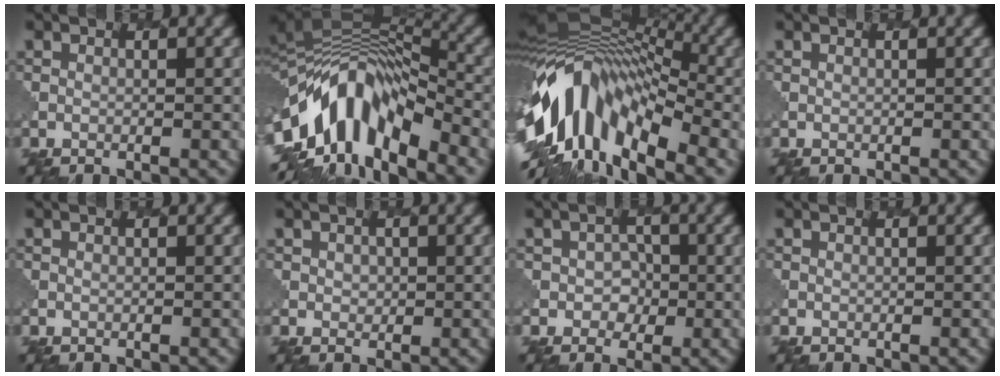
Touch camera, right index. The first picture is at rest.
{"total": 12.3, "force": [-4.8, 6.2, 9.5], "torque": [-0.161, 0.021, -0.091]}
{"total": 13.6, "force": [-3.5, 7.3, 11.0], "torque": [-0.197, 0.032, -0.076]}
{"total": 0.0}
{"total": 0.0}
{"total": 1.0, "force": [0.3, 0.8, 0.4], "torque": [-0.004, -0.006, 0.006]}
{"total": 1.8, "force": [0.0, 1.7, 0.6], "torque": [0.006, 0.001, -0.006]}
{"total": 0.0}